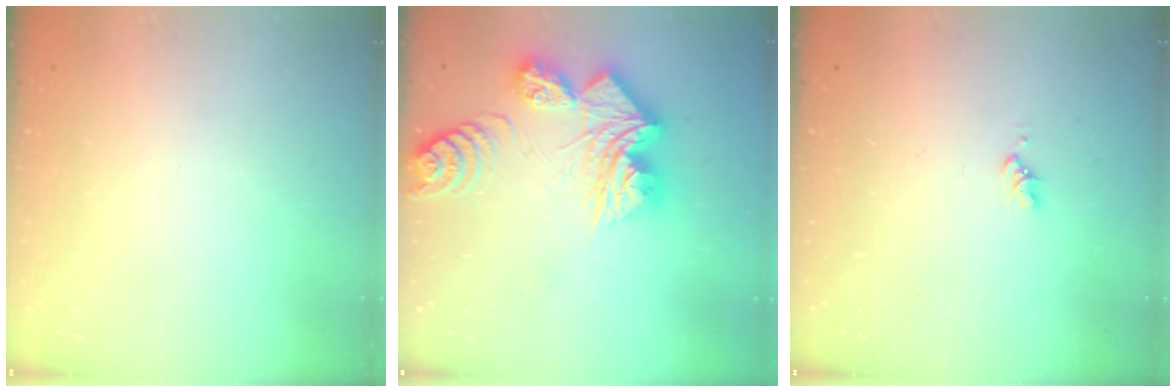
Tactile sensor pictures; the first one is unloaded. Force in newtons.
{"total": 19.1, "press": 19.0, "slide": 2.0}
{"total": 1.7, "press": 1.7, "slide": 0.3}